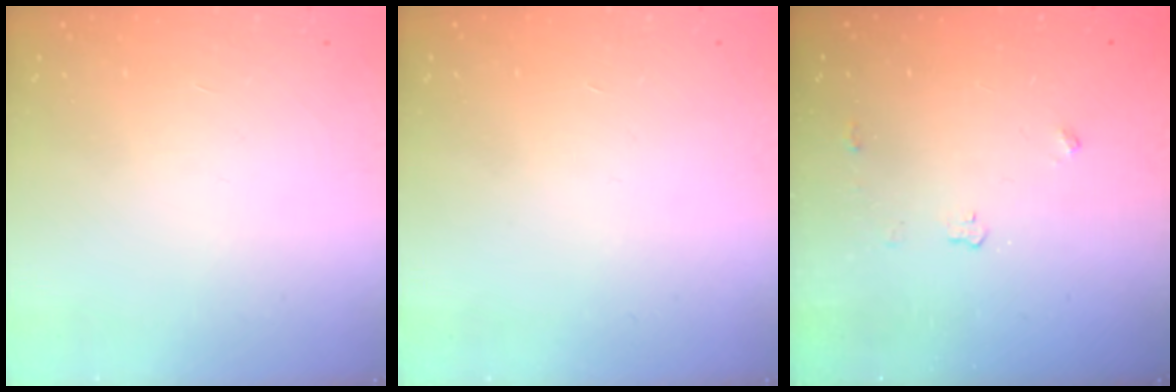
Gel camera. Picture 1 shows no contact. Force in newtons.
{"total": 0.0}
{"total": 3.3, "press": 3.2, "slide": 0.4}